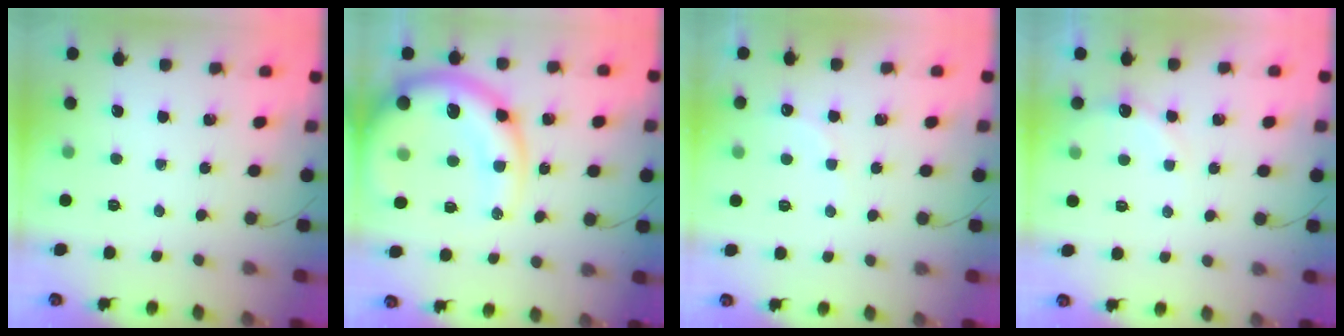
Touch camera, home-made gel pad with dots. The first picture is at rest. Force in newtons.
{"total": 19.0, "press": 18.5, "slide": 4.3}
{"total": 8.4, "press": 8.2, "slide": 1.6}
{"total": 5.6, "press": 5.4, "slide": 1.3}